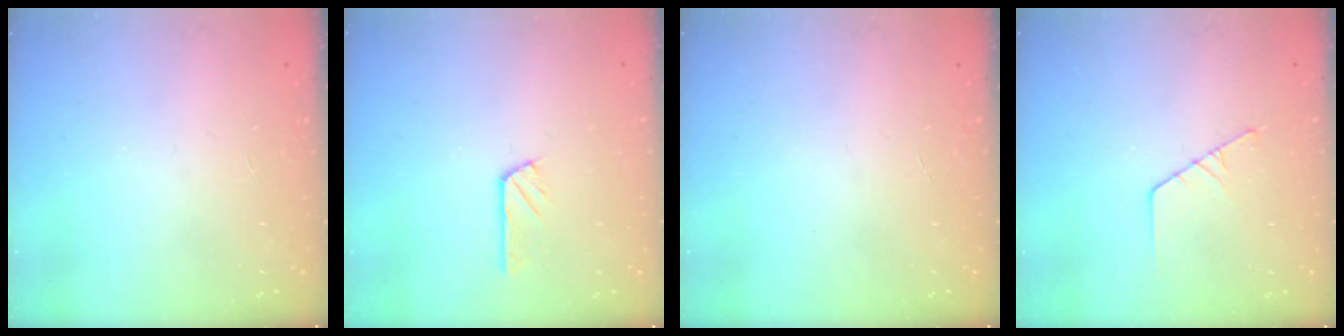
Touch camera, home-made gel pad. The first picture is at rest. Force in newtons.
{"total": 3.0, "press": 3.0, "slide": 0.2}
{"total": 0.0}
{"total": 2.6, "press": 2.6, "slide": 0.3}